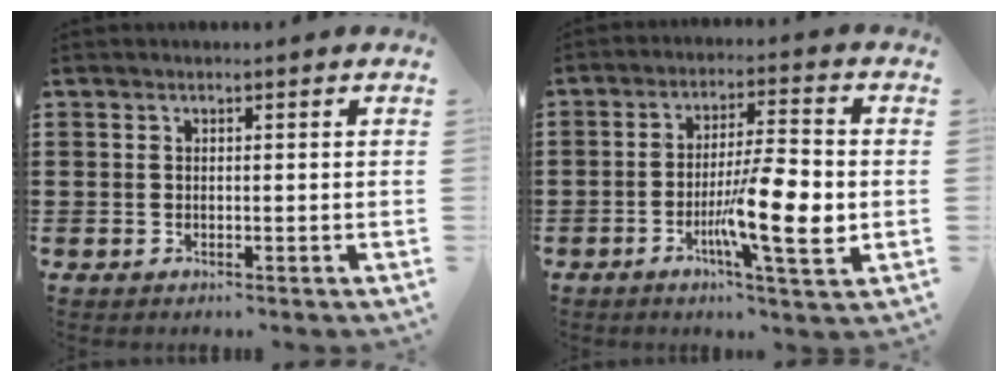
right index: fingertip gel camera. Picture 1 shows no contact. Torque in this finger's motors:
{"motor_torque": [1.22, -0.92, 0.32, 0.21]}